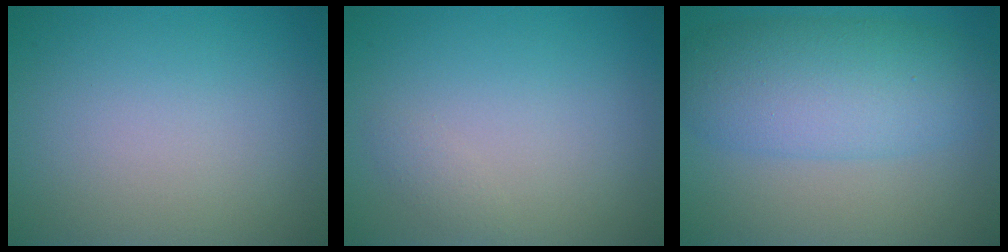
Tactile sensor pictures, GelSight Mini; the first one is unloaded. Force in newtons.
{"total": 0.7, "press": 0.7, "slide": 0.0}
{"total": 7.1, "press": 7.1, "slide": 0.1}